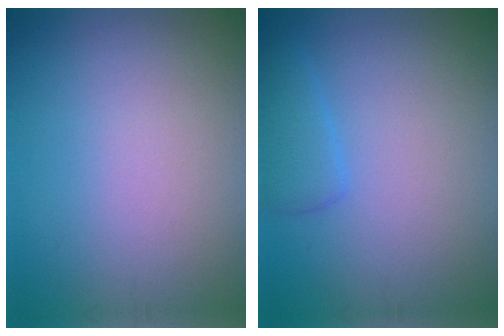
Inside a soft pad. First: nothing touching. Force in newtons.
{"total": 2.0, "press": 1.9, "slide": 0.2}